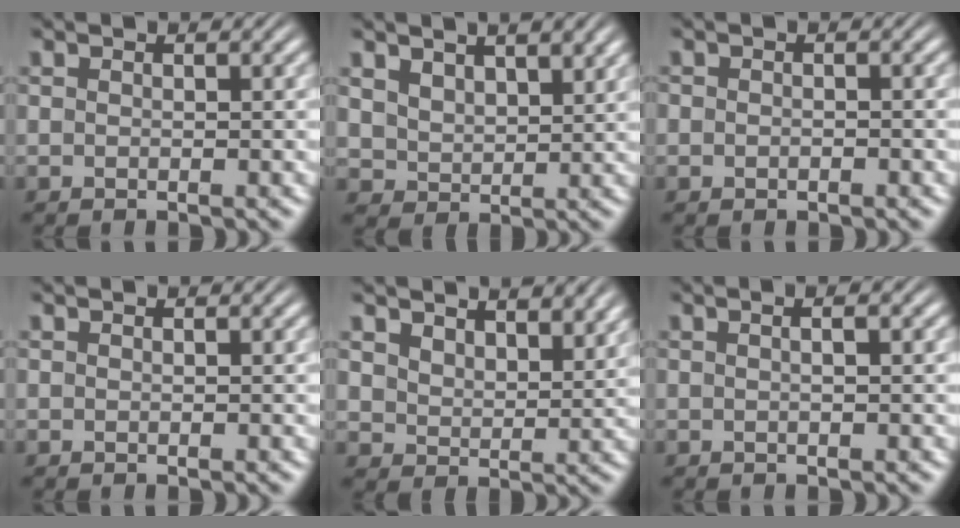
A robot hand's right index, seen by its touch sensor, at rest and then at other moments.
{"total": 3.4, "force": [2.4, 2.1, 1.0], "torque": [-0.027, -0.009, 0.051]}
{"total": 0.7, "force": [-0.4, 0.5, 0.3], "torque": [-0.012, -0.002, -0.007]}
{"total": 0.0}
{"total": 3.9, "force": [3.4, 1.7, 1.0], "torque": [-0.025, -0.009, 0.066]}
{"total": 1.2, "force": [0.1, 0.0, 1.2], "torque": [-0.013, 0.004, 0.000]}